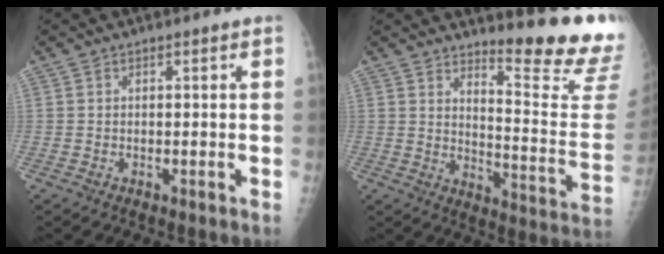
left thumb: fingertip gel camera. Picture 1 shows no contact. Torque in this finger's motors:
{"motor_torque": [1.61, -0.66, 0.89, -0.85, 0.14]}